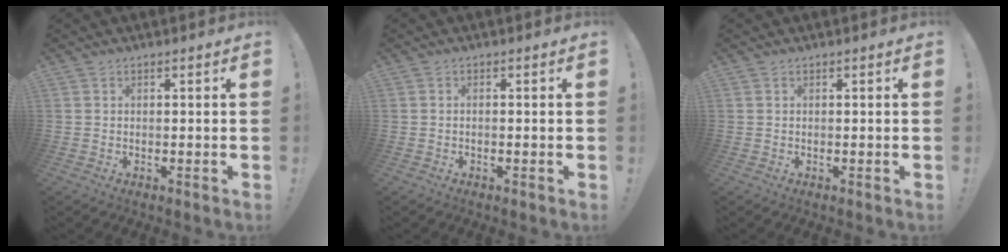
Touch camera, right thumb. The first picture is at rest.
{"total": 0.7, "force": [-0.5, 0.1, 0.4], "torque": [-0.016, 0.003, -0.007]}
{"total": 0.0}